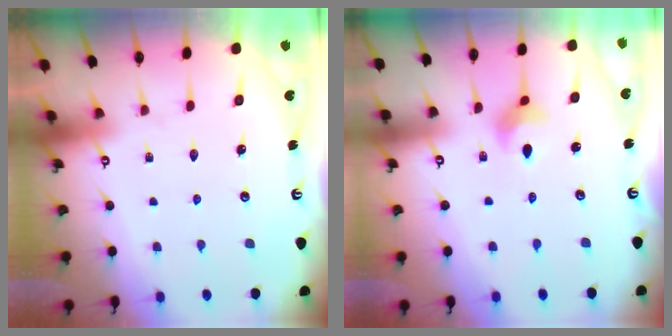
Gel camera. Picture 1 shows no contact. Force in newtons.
{"total": 4.3, "press": 4.2, "slide": 0.7}